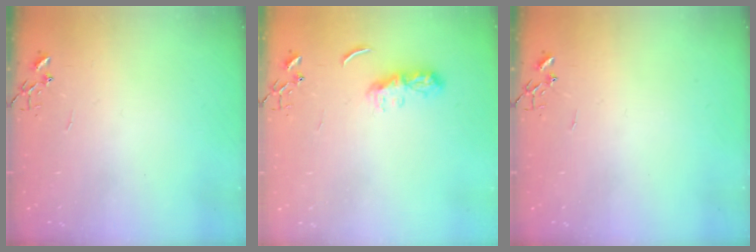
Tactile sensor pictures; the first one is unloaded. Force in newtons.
{"total": 6.5, "press": 6.4, "slide": 0.6}
{"total": 0.0}